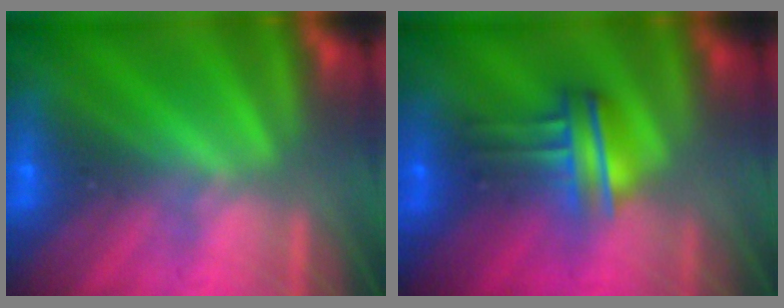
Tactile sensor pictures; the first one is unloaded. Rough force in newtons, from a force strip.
{"total": 3.8}